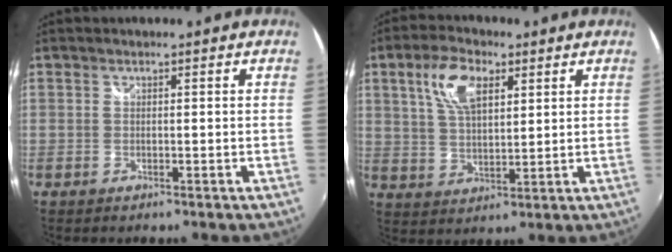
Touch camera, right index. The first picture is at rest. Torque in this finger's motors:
{"motor_torque": [0.29, 0.10, 0.20, 0.09]}